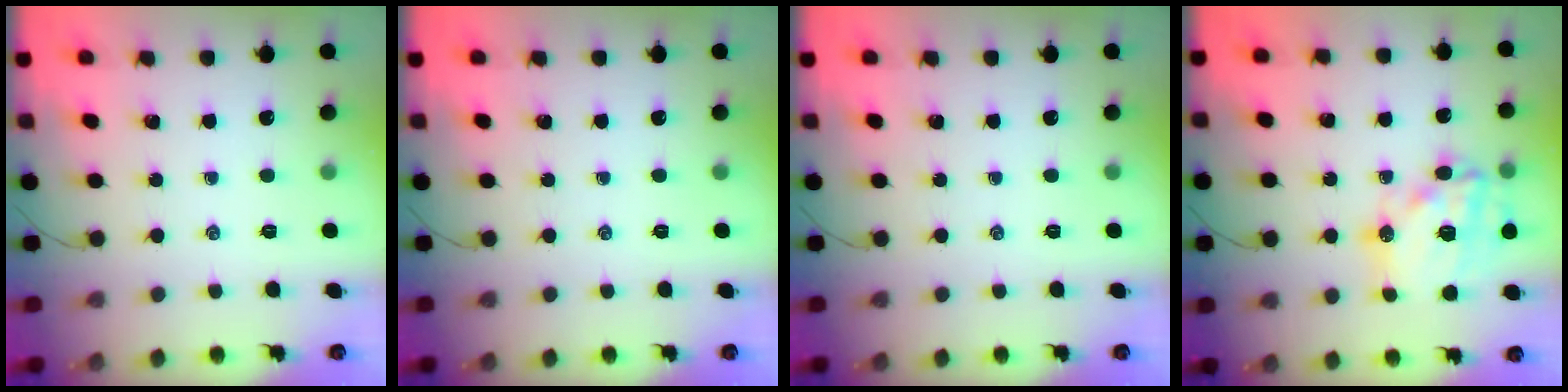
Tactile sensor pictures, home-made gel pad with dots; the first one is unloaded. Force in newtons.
{"total": 0.0}
{"total": 0.0}
{"total": 20.6, "press": 20.3, "slide": 3.9}